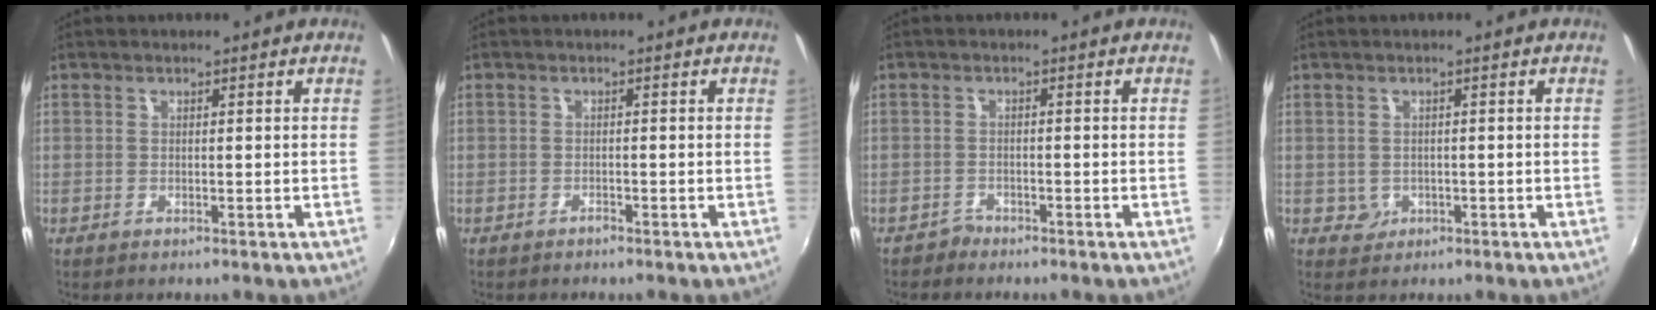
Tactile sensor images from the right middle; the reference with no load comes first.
{"total": 0.7, "force": [-0.7, 0.1, 0.1], "torque": [-0.002, 0.002, -0.013]}
{"total": 1.7, "force": [-1.6, 0.7, -0.2], "torque": [0.001, 0.003, -0.029]}
{"total": 1.9, "force": [-0.3, 1.8, 0.4], "torque": [-0.005, 0.000, -0.001]}